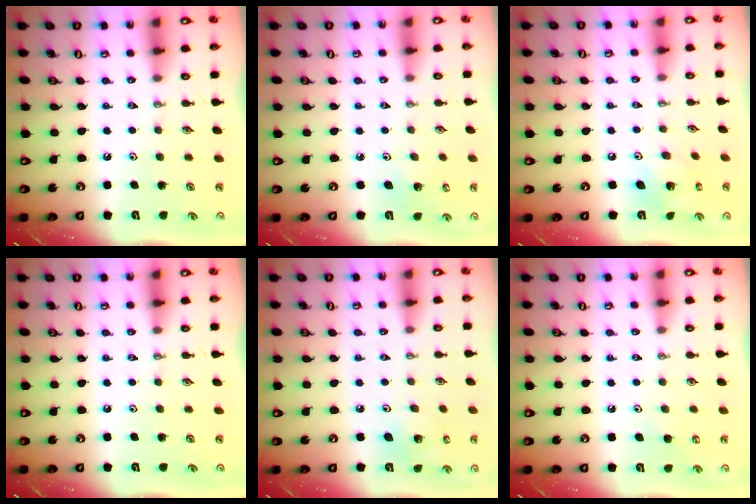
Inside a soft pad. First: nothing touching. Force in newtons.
{"total": 2.9, "press": 2.8, "slide": 1.0}
{"total": 8.6, "press": 8.6, "slide": 0.3}
{"total": 0.0}
{"total": 5.3, "press": 4.8, "slide": 2.3}
{"total": 5.2, "press": 5.1, "slide": 0.9}